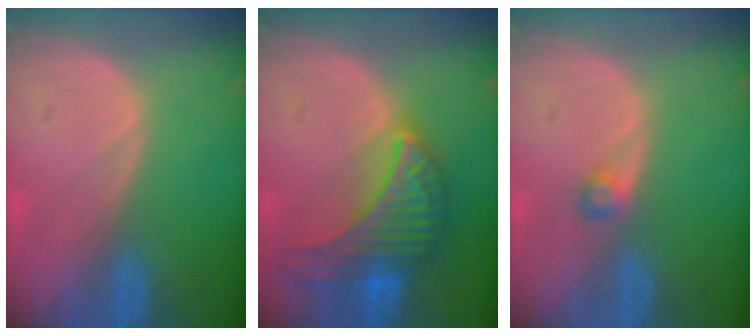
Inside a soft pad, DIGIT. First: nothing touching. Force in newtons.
{"total": 9.6, "press": 9.6, "slide": 0.6}
{"total": 1.6, "press": 1.6, "slide": 0.3}